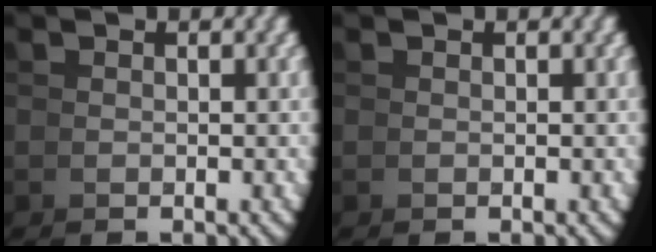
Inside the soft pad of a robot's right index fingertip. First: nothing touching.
{"total": 0.0}